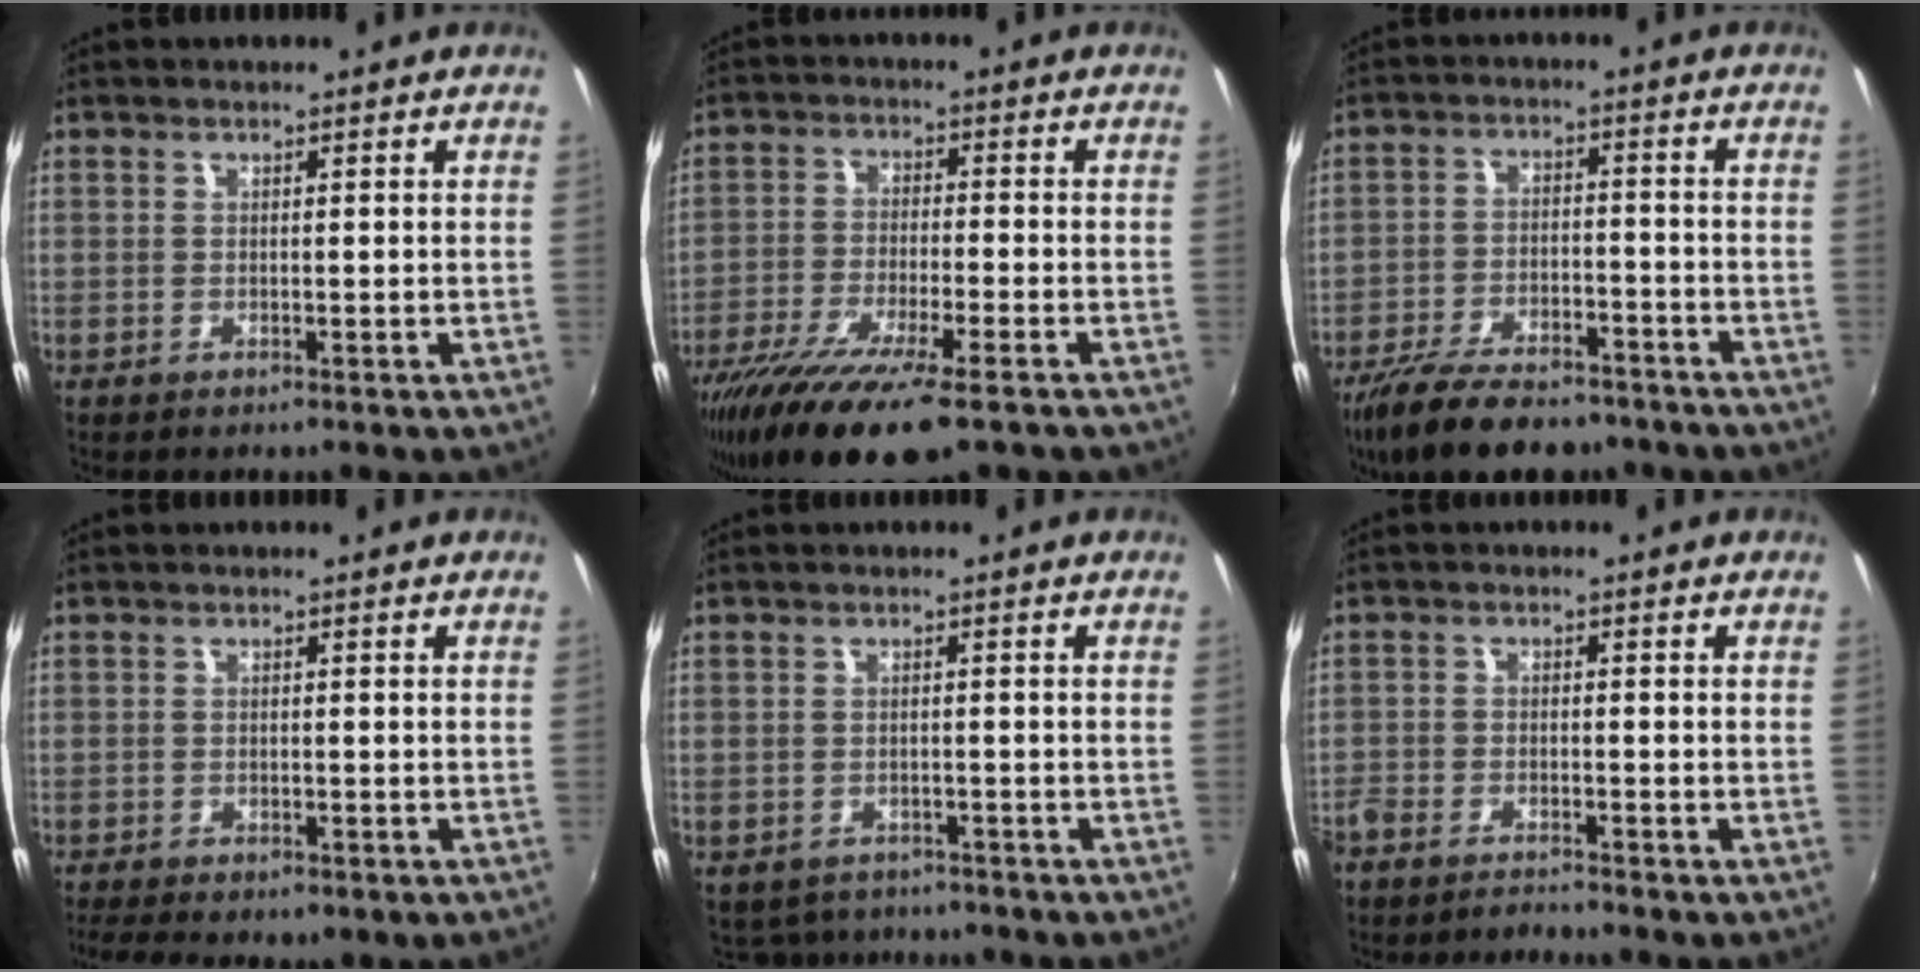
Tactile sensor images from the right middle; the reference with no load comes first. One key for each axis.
{"total": 16.7, "fx": -12.2, "fy": 2.9, "fz": 11.1, "tx": -0.222, "ty": -0.057, "tz": -0.211}
{"total": 16.0, "fx": -12.5, "fy": 5.9, "fz": 8.1, "tx": -0.172, "ty": -0.028, "tz": -0.204}
{"total": 7.5, "fx": -5.4, "fy": 3.3, "fz": 4.1, "tx": -0.096, "ty": -0.027, "tz": -0.081}
{"total": 5.6, "fx": -4.8, "fy": 2.7, "fz": 1.0, "tx": -0.031, "ty": -0.010, "tz": -0.070}
{"total": 5.3, "fx": -5.0, "fy": 1.2, "fz": 1.4, "tx": -0.050, "ty": -0.014, "tz": -0.092}